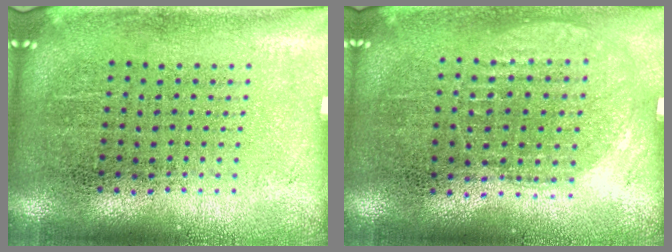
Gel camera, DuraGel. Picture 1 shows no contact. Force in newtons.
{"total": 1.0, "press": 0.9, "slide": 0.4}